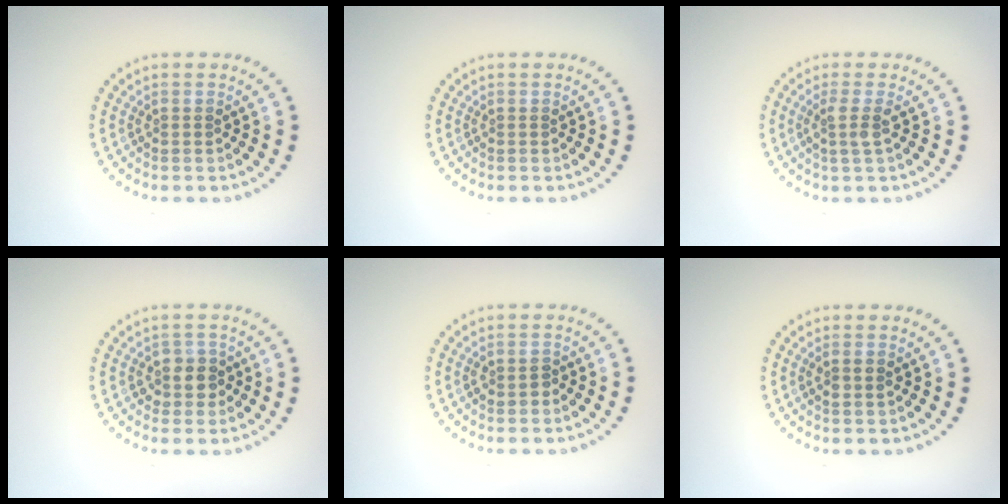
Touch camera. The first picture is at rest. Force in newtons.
{"total": 0.0}
{"total": 1.9, "press": 1.4, "slide": 1.2}
{"total": 2.2, "press": 1.9, "slide": 1.0}
{"total": 1.2, "press": 1.2, "slide": 0.1}
{"total": 1.0, "press": 1.0, "slide": 0.3}